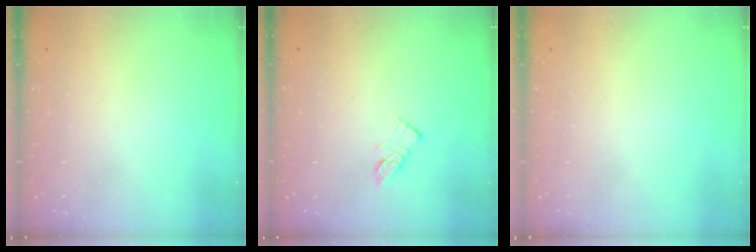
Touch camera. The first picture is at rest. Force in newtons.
{"total": 5.7, "press": 5.7, "slide": 0.2}
{"total": 1.5, "press": 1.5, "slide": 0.1}